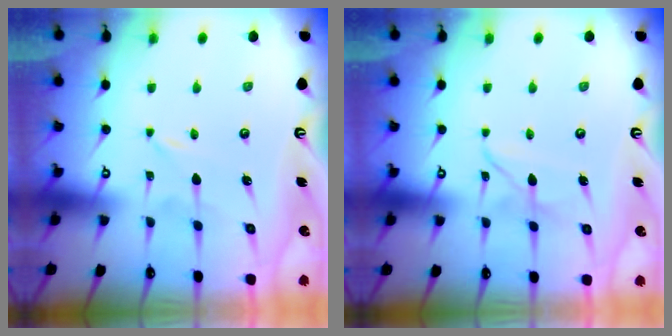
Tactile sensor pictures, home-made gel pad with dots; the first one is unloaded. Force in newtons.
{"total": 2.8, "press": 2.8, "slide": 0.2}